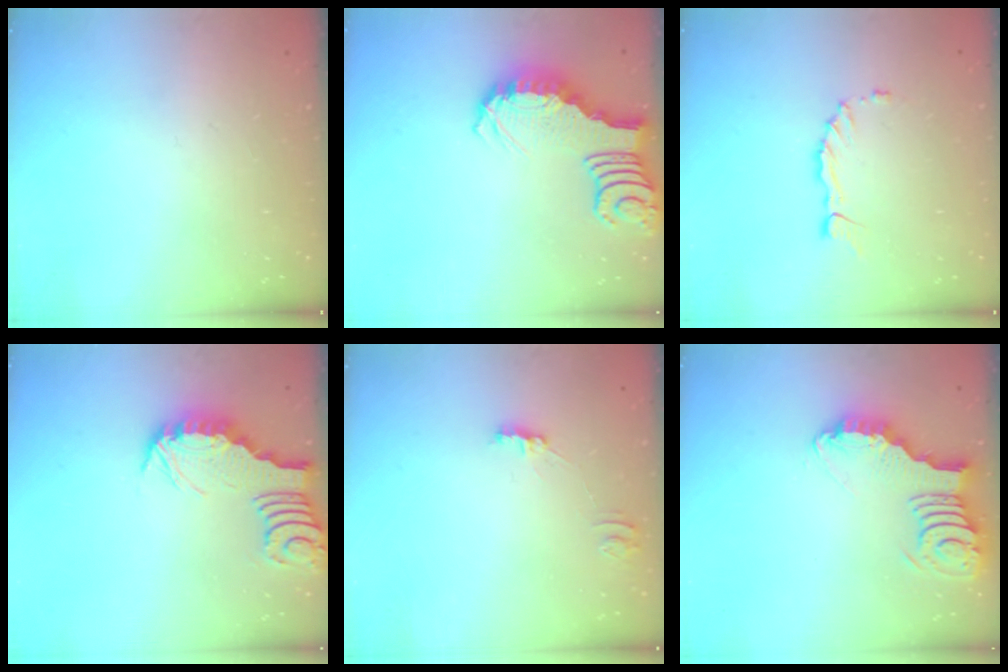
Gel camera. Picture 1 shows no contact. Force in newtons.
{"total": 2.8, "press": 2.8, "slide": 0.5}
{"total": 1.7, "press": 1.6, "slide": 0.4}
{"total": 2.6, "press": 2.6, "slide": 0.2}
{"total": 3.4, "press": 3.4, "slide": 0.3}
{"total": 4.3, "press": 4.2, "slide": 0.4}